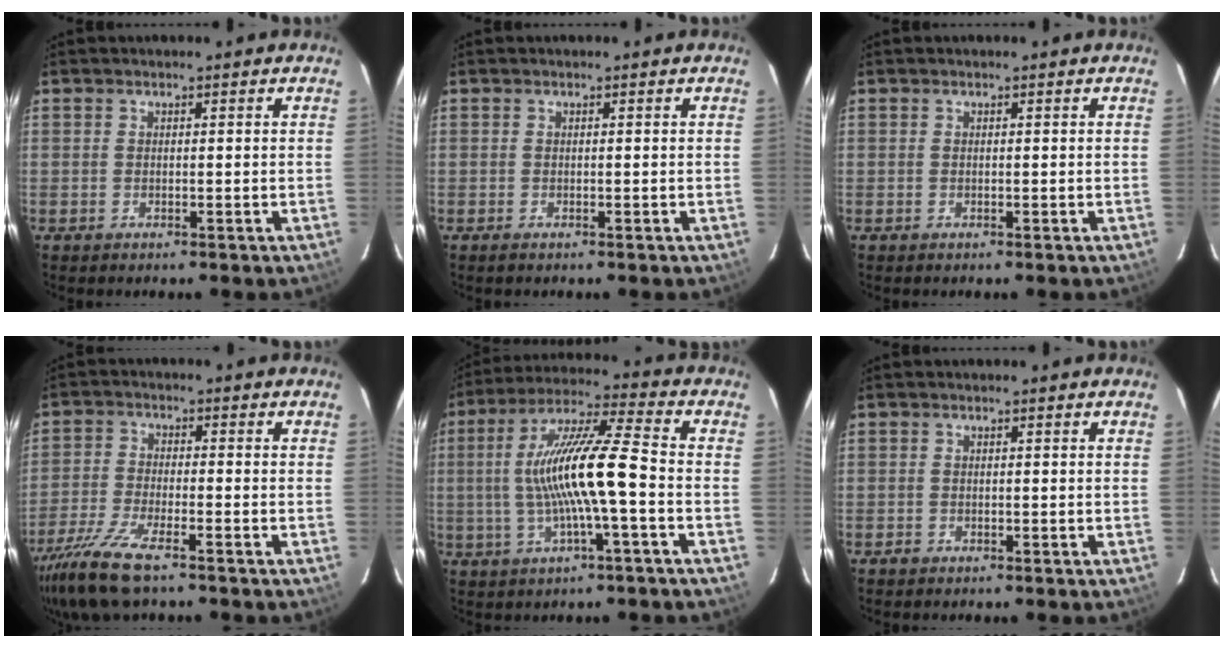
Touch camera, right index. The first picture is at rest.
{"total": 0.0}
{"total": 0.0}
{"total": 11.5, "force": [-8.6, 2.1, 7.3], "torque": [-0.171, -0.035, -0.168]}
{"total": 14.0, "force": [-1.8, 0.8, 13.9], "torque": [-0.264, 0.011, -0.030]}
{"total": 0.8, "force": [-0.6, 0.5, 0.2], "torque": [-0.004, 0.002, -0.009]}